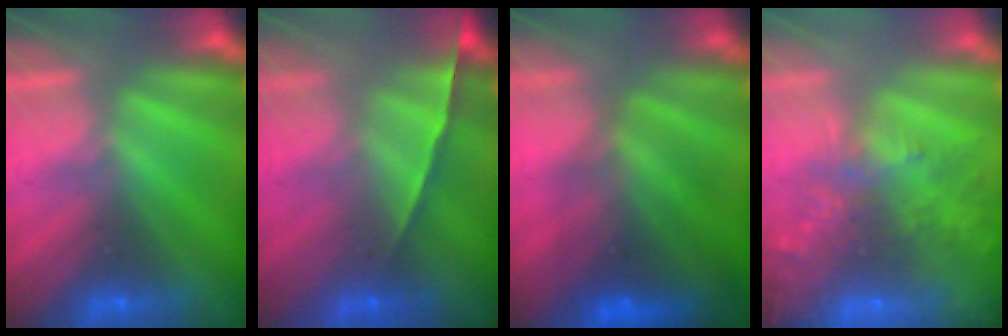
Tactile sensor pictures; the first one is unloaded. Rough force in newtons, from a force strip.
{"total": 1.5}
{"total": 7.2}
{"total": 7.5}